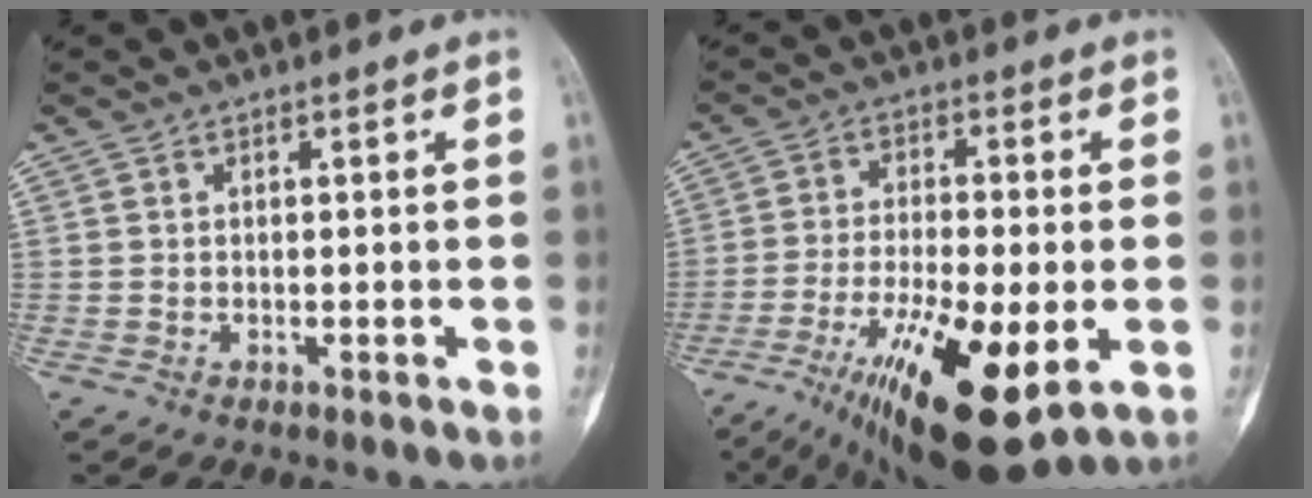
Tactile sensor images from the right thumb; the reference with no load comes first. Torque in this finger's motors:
{"motor_torque": [0.93, 0.89, 1.83, -0.95, 0.38]}